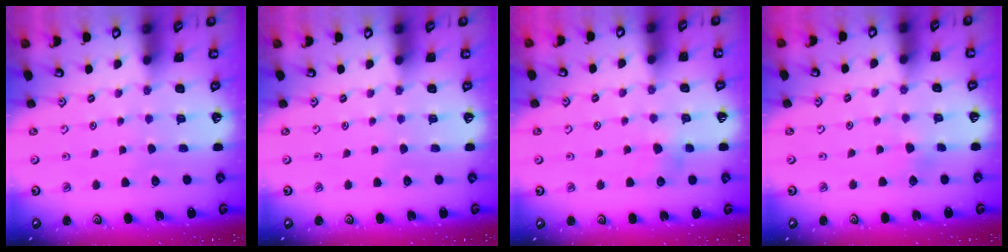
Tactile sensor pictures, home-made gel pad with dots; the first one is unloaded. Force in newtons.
{"total": 0.0}
{"total": 4.1, "press": 4.0, "slide": 1.0}
{"total": 2.5, "press": 2.5, "slide": 0.2}